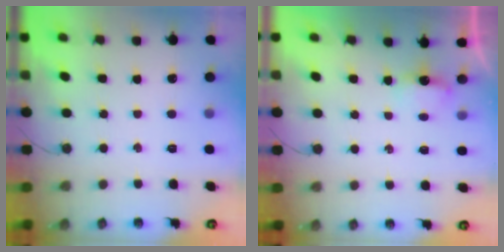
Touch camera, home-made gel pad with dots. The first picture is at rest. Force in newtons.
{"total": 3.1, "press": 3.0, "slide": 0.5}